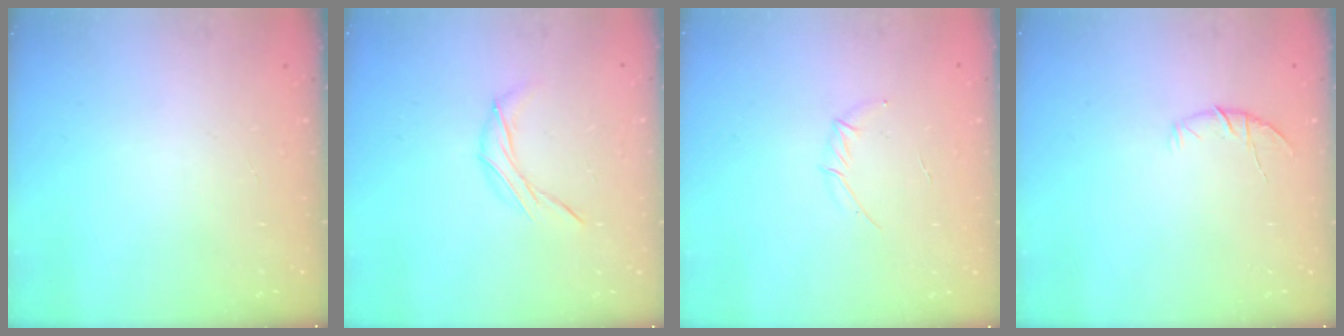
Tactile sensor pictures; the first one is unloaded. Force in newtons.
{"total": 6.4, "press": 6.4, "slide": 0.3}
{"total": 3.8, "press": 3.7, "slide": 1.0}
{"total": 6.5, "press": 6.4, "slide": 1.3}